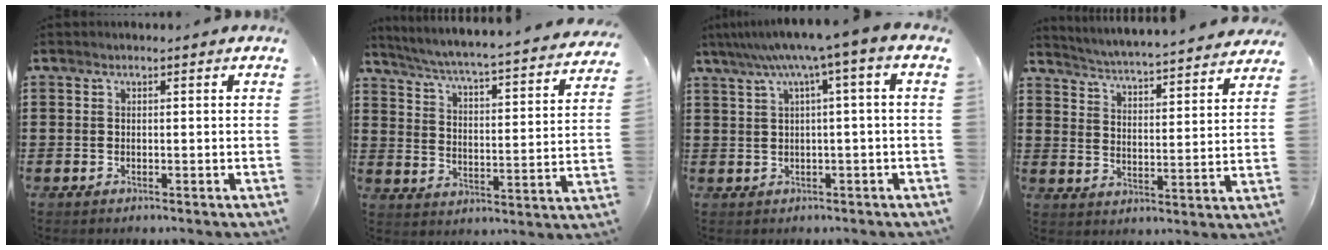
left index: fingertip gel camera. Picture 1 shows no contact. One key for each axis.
{"total": 4.0, "fx": 3.6, "fy": -0.6, "fz": 1.5, "tx": -0.050, "ty": -0.041, "tz": 0.050}
{"total": 5.6, "fx": 1.7, "fy": -0.6, "fz": 5.3, "tx": -0.105, "ty": -0.013, "tz": 0.025}
{"total": 4.0, "fx": 3.9, "fy": -0.7, "fz": 0.6, "tx": -0.033, "ty": -0.038, "tz": 0.060}